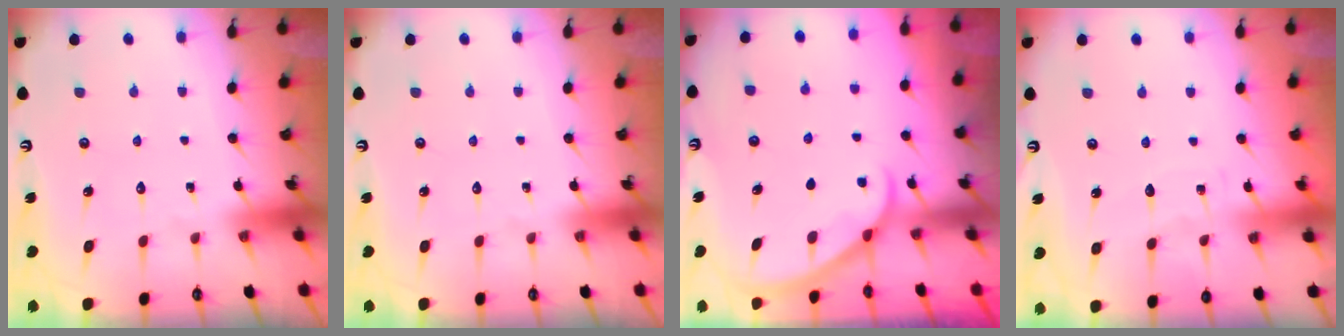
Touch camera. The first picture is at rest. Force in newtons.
{"total": 0.0}
{"total": 2.0, "press": 2.0, "slide": 0.2}
{"total": 2.1, "press": 2.1, "slide": 0.2}